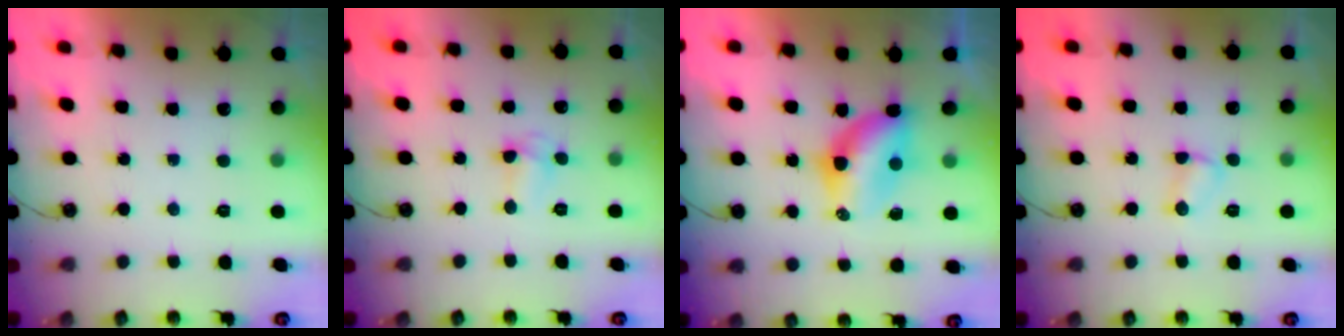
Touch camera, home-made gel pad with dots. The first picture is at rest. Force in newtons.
{"total": 3.8, "press": 3.8, "slide": 0.7}
{"total": 6.6, "press": 6.6, "slide": 0.8}
{"total": 4.9, "press": 4.9, "slide": 0.5}